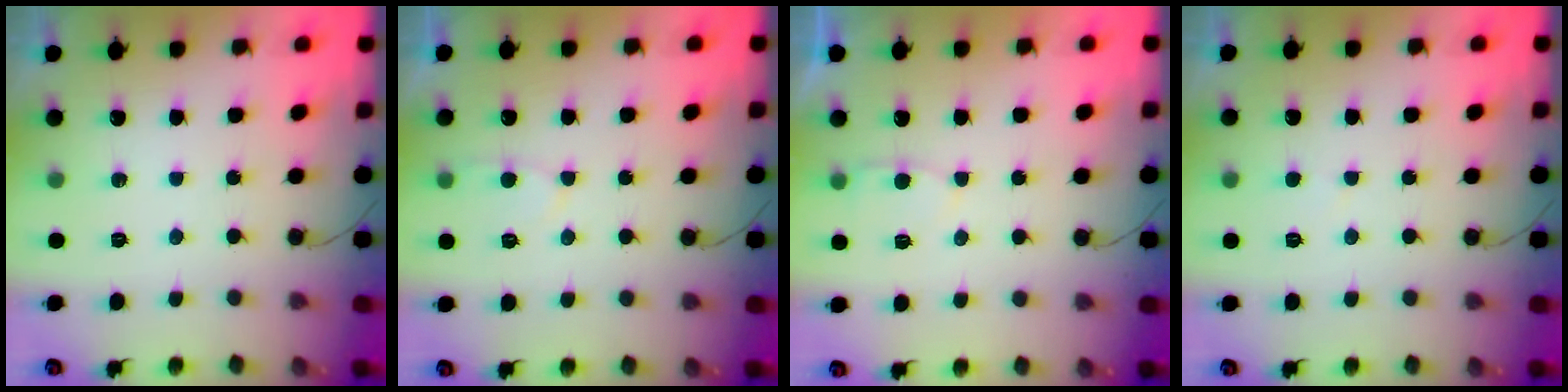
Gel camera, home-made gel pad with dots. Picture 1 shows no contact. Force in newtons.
{"total": 5.4, "press": 5.3, "slide": 0.6}
{"total": 3.0, "press": 3.0, "slide": 0.4}
{"total": 2.0, "press": 2.0, "slide": 0.3}